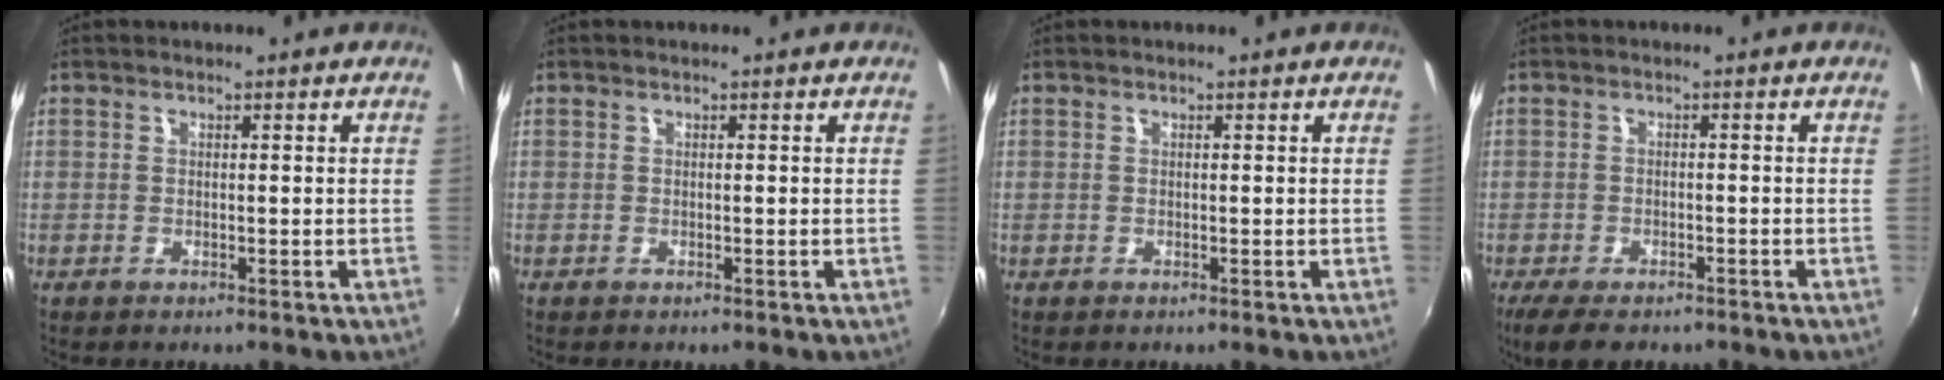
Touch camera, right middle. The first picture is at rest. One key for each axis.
{"total": 0.0}
{"total": 0.0}
{"total": 6.7, "fx": -5.2, "fy": 2.2, "fz": 3.5, "tx": -0.086, "ty": -0.025, "tz": -0.091}